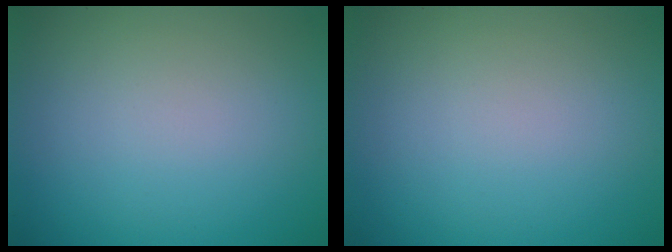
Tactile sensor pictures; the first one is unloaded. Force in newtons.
{"total": 0.0}